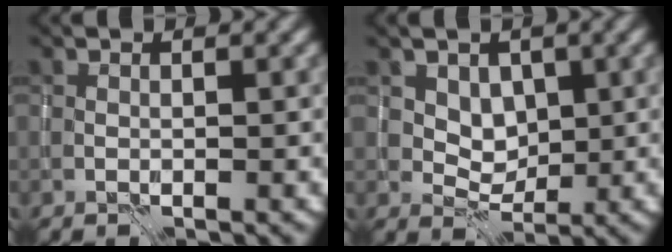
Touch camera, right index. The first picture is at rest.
{"total": 2.5, "force": [1.1, 2.0, 1.1], "torque": [-0.021, -0.014, 0.024]}